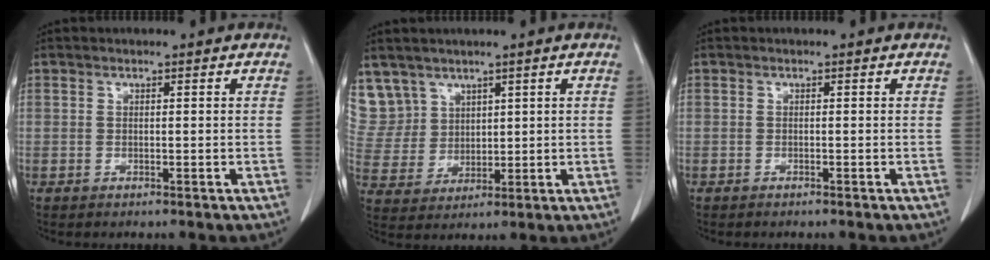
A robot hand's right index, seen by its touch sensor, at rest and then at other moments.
{"total": 9.4, "force": [6.0, 7.2, 0.6], "torque": [-0.029, 0.025, 0.146]}
{"total": 0.0}